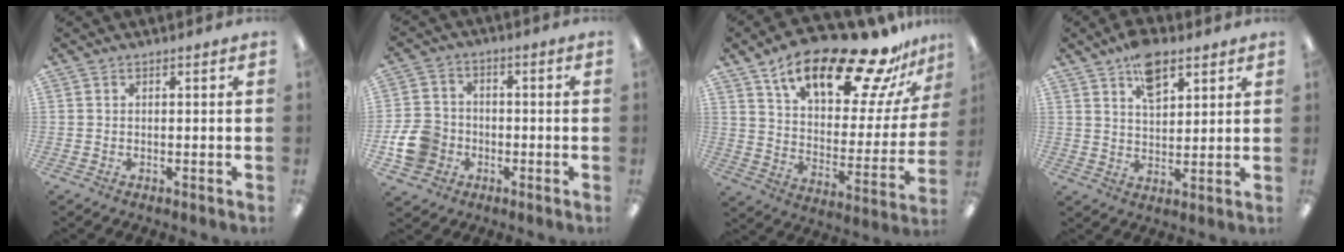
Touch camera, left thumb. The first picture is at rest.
{"total": 10.7, "force": [-3.0, 9.5, 3.9], "torque": [-0.099, 0.030, -0.048]}
{"total": 24.7, "force": [17.6, 8.7, 15.0], "torque": [-0.219, -0.113, 0.287]}
{"total": 8.8, "force": [5.5, 4.5, 5.1], "torque": [-0.074, -0.025, 0.096]}